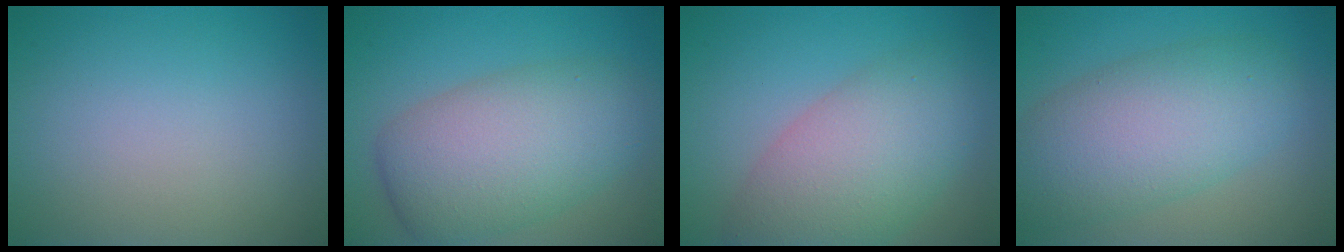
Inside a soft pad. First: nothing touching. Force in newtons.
{"total": 8.3, "press": 8.3, "slide": 0.3}
{"total": 7.7, "press": 7.7, "slide": 0.2}
{"total": 7.9, "press": 7.9, "slide": 0.4}